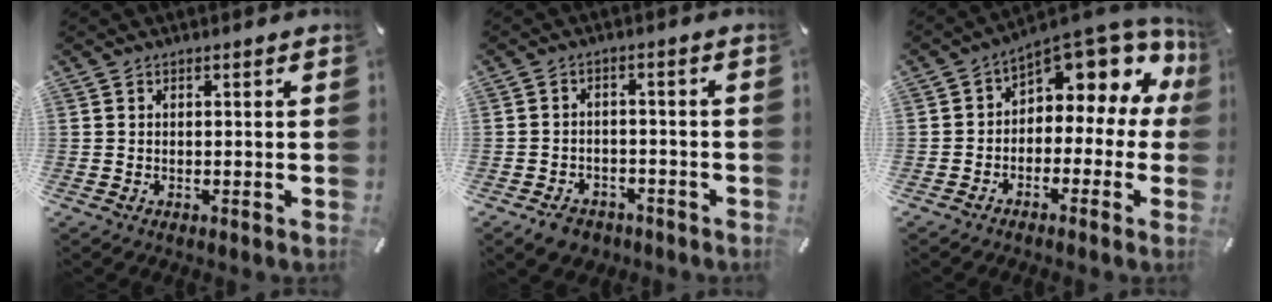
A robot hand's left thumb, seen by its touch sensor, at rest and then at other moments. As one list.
[{"total": 4.2, "force": [-3.0, 2.8, 1.1], "torque": [-0.020, 0.017, -0.055]}, {"total": 8.0, "force": [5.2, 4.5, 4.1], "torque": [-0.060, -0.055, 0.085]}]